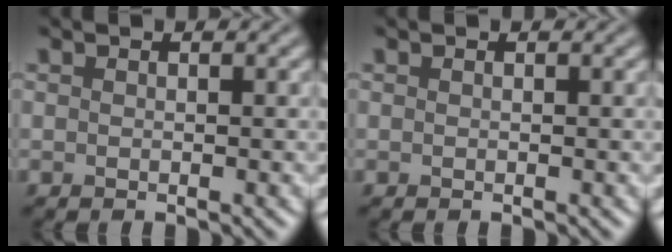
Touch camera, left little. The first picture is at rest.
{"total": 0.0}